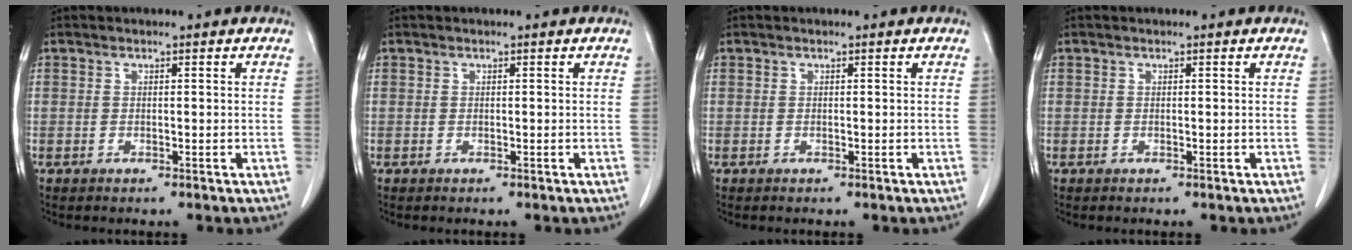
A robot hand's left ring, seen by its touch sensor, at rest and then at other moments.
{"total": 0.0}
{"total": 0.0}
{"total": 0.0}